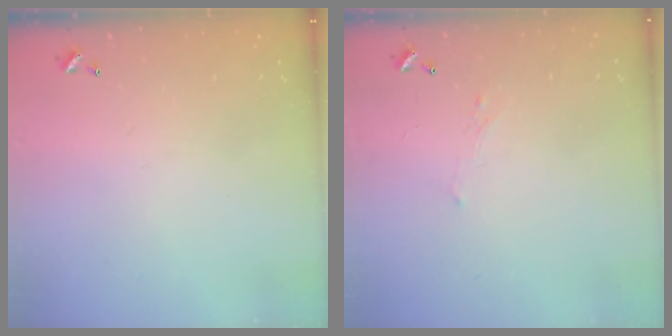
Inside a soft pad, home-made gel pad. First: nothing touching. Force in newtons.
{"total": 0.8, "press": 0.6, "slide": 0.6}